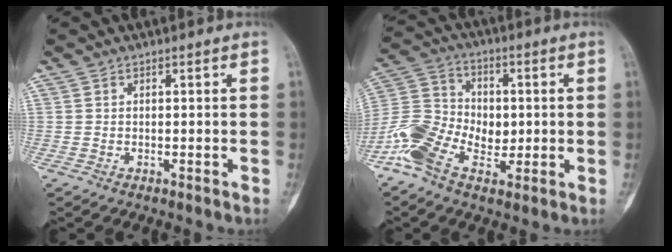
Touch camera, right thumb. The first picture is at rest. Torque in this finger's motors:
{"motor_torque": [0.15, 0.10, 0.34, 0.19, 0.10]}